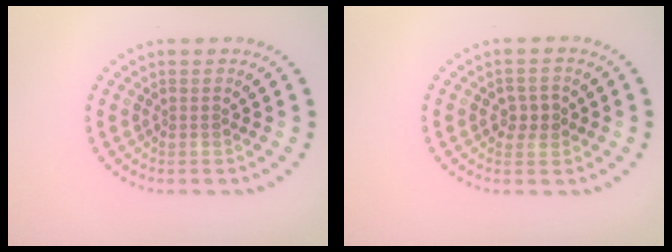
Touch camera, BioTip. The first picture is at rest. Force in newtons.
{"total": 1.9, "press": 1.8, "slide": 0.4}